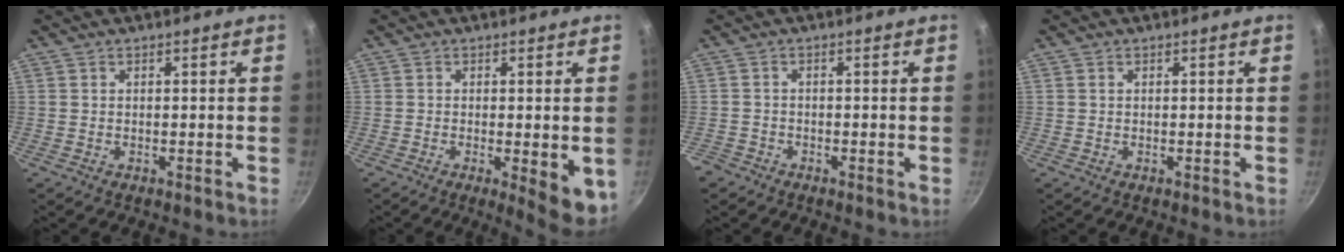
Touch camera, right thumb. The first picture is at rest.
{"total": 7.1, "force": [-1.5, 2.0, 6.6], "torque": [-0.074, -0.008, -0.014]}
{"total": 2.2, "force": [-1.8, 1.2, 0.4], "torque": [-0.018, 0.011, -0.037]}
{"total": 0.0}